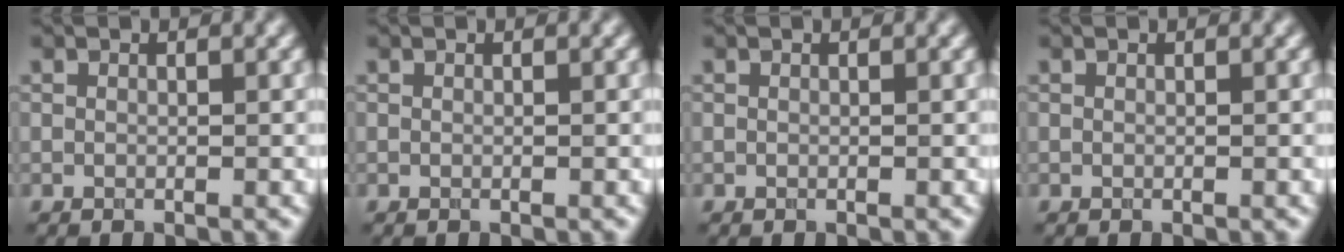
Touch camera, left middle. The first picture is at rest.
{"total": 0.0}
{"total": 0.0}
{"total": 0.0}